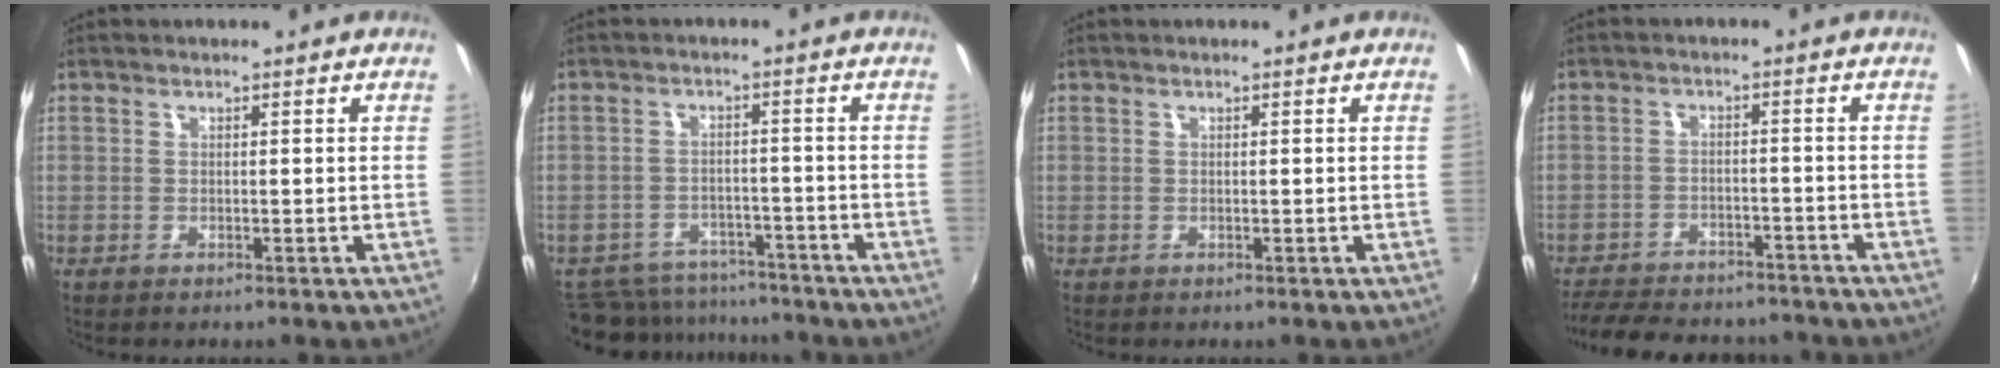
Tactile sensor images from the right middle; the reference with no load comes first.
{"total": 11.9, "force": [-10.4, 5.0, 3.0], "torque": [-0.083, 0.006, -0.145]}
{"total": 0.0}
{"total": 17.4, "force": [-14.8, 6.0, 6.8], "torque": [-0.155, -0.005, -0.206]}